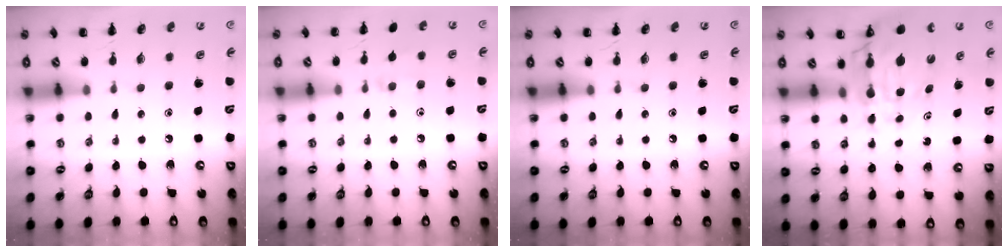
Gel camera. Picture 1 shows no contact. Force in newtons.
{"total": 5.9, "press": 5.6, "slide": 1.8}
{"total": 0.0}
{"total": 10.7, "press": 10.2, "slide": 3.1}